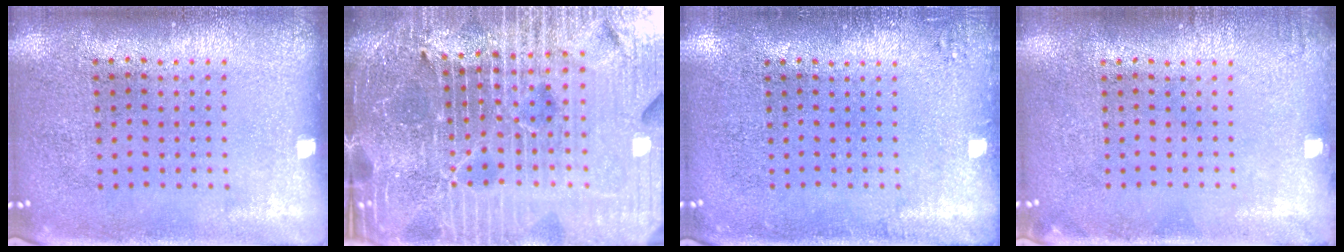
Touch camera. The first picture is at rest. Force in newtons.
{"total": 7.2, "press": 6.3, "slide": 3.6}
{"total": 1.0, "press": 1.0, "slide": 0.3}
{"total": 0.7, "press": 0.7, "slide": 0.1}